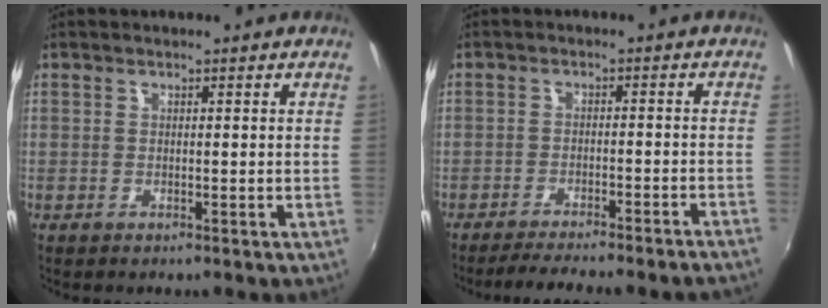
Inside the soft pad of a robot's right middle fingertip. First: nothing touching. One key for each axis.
{"total": 9.8, "fx": -8.8, "fy": -0.4, "fz": 4.2, "tx": -0.085, "ty": -0.015, "tz": -0.122}